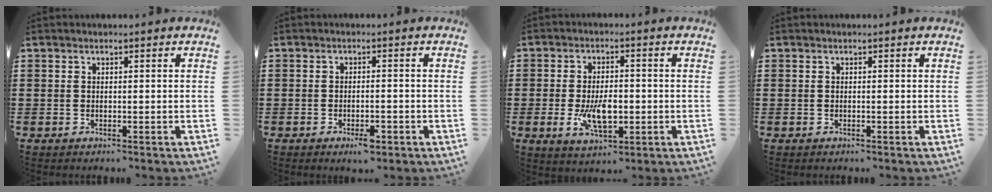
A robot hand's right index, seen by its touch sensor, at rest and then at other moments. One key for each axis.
{"total": 2.7, "fx": -1.4, "fy": 0.8, "fz": 2.2, "tx": -0.036, "ty": 0.001, "tz": -0.026}
{"total": 6.9, "fx": -1.4, "fy": 3.3, "fz": 5.9, "tx": -0.112, "ty": -0.005, "tz": -0.025}
{"total": 0.0}